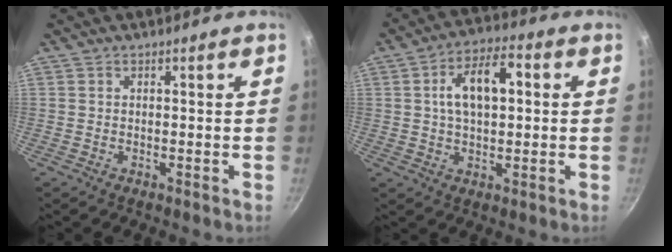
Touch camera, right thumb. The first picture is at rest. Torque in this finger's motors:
{"motor_torque": [1.44, 1.61, 0.79, -0.25, 0.10]}